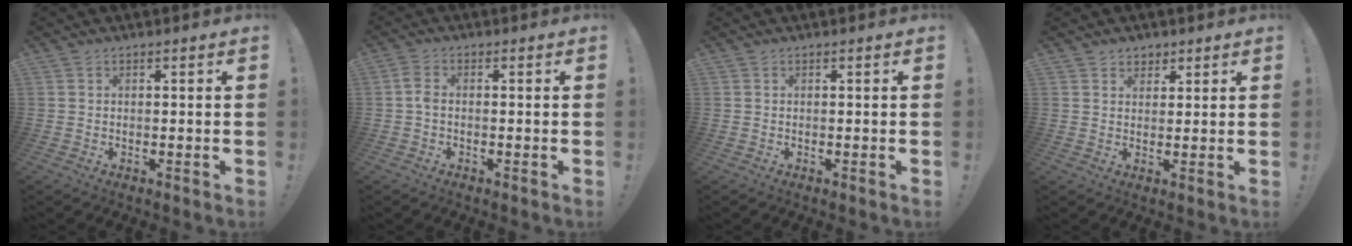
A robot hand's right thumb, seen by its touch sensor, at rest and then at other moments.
{"total": 3.3, "force": [-0.2, 1.8, 2.7], "torque": [-0.054, 0.007, -0.003]}
{"total": 0.0}
{"total": 3.0, "force": [2.1, 2.1, 0.4], "torque": [0.002, -0.011, 0.037]}